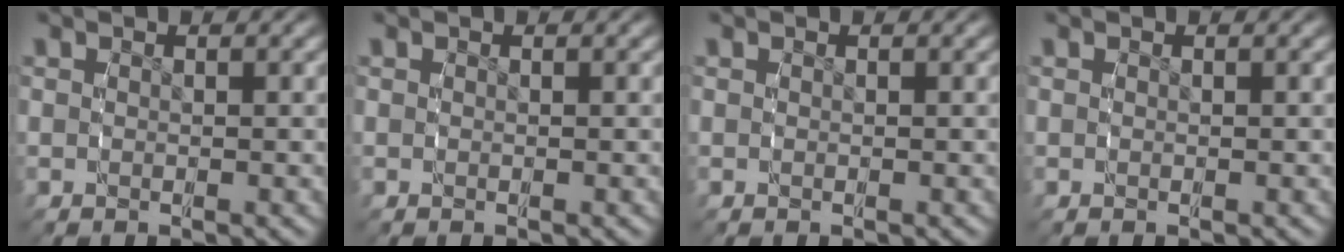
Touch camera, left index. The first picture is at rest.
{"total": 0.0}
{"total": 0.0}
{"total": 0.0}